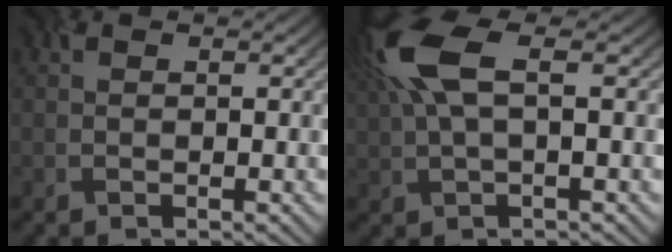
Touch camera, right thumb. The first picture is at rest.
{"total": 7.6, "force": [2.3, 2.6, 6.8], "torque": [-0.166, 0.015, 0.038]}